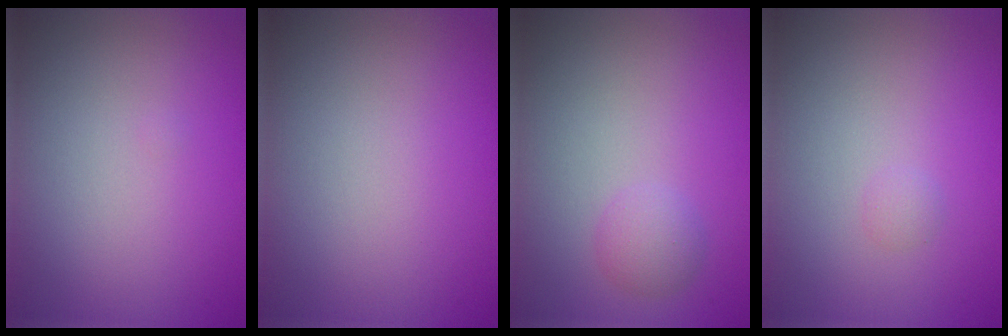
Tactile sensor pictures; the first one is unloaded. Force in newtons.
{"total": 0.0}
{"total": 1.7, "press": 1.7, "slide": 0.1}
{"total": 0.6, "press": 0.6, "slide": 0.1}